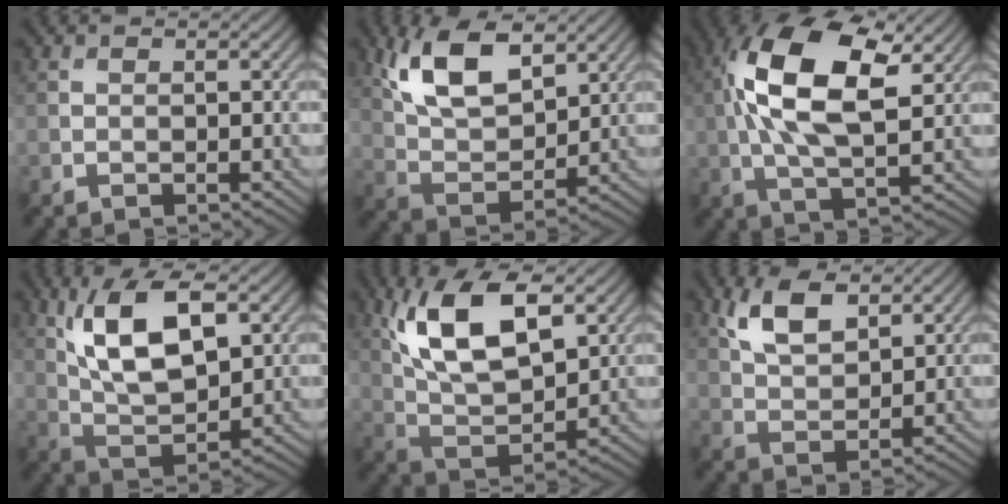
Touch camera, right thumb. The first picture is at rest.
{"total": 11.0, "force": [5.6, 5.2, 7.9], "torque": [-0.172, 0.004, 0.113]}
{"total": 14.8, "force": [3.6, 6.8, 12.7], "torque": [-0.250, 0.015, 0.058]}
{"total": 12.1, "force": [4.3, 5.5, 9.9], "torque": [-0.201, 0.004, 0.083]}
{"total": 13.2, "force": [5.3, 6.1, 10.4], "torque": [-0.215, 0.003, 0.104]}
{"total": 6.6, "force": [3.6, 3.1, 4.5], "torque": [-0.100, 0.001, 0.072]}